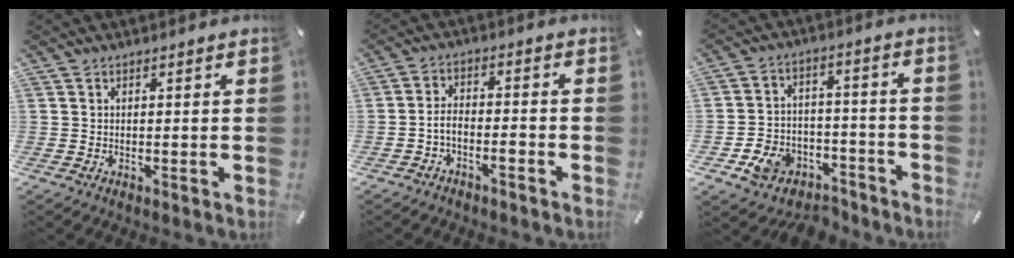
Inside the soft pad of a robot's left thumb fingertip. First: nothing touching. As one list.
[{"total": 4.1, "force": [-2.7, 1.8, 2.6], "torque": [-0.050, 0.013, -0.053]}, {"total": 8.9, "force": [-5.5, 6.6, 2.5], "torque": [-0.040, 0.054, -0.092]}]